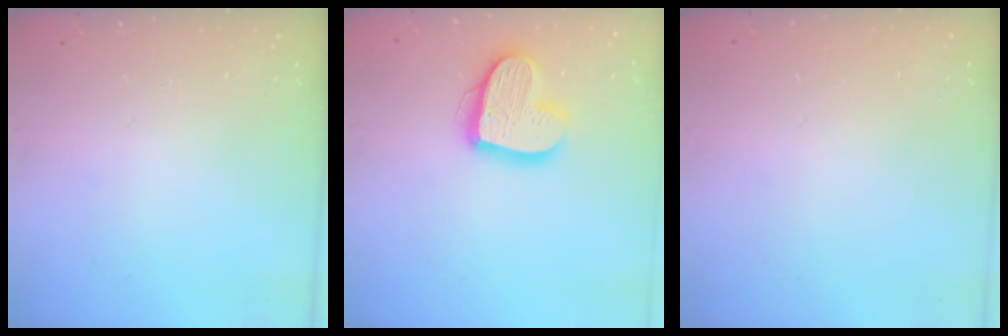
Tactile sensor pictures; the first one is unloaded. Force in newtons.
{"total": 16.2, "press": 16.2, "slide": 1.4}
{"total": 0.0}